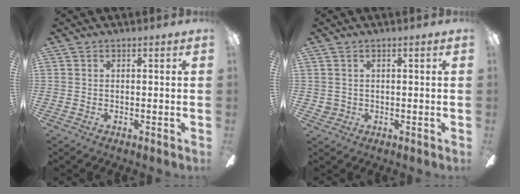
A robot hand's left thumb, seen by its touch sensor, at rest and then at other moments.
{"total": 2.0, "force": [0.7, 1.9, 0.2], "torque": [-0.008, 0.004, 0.012]}